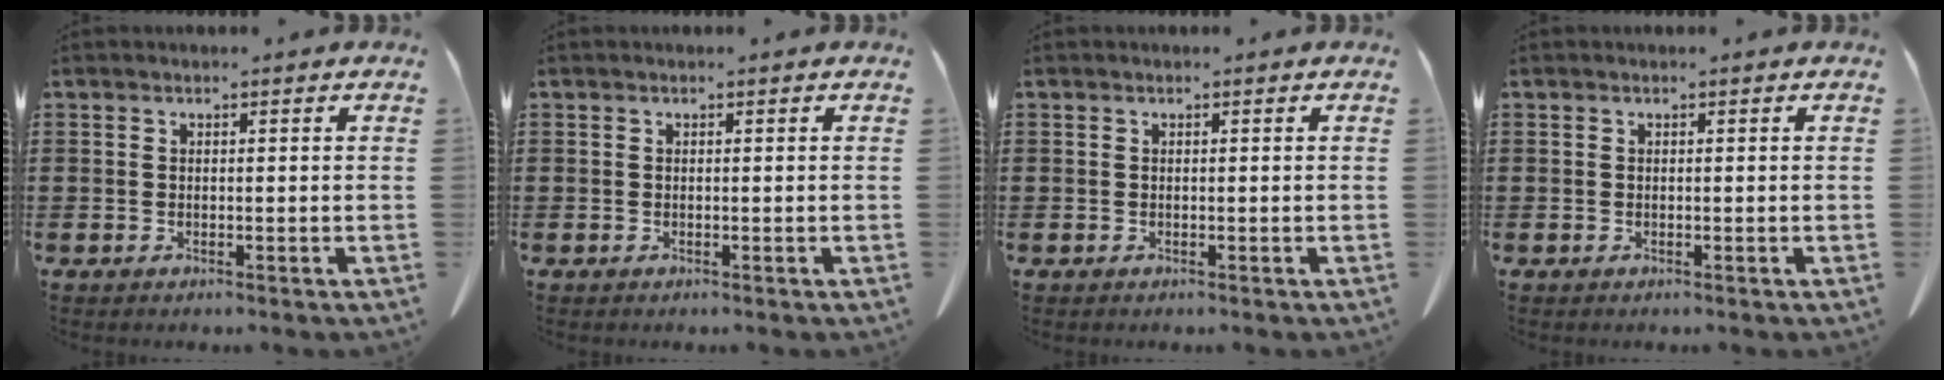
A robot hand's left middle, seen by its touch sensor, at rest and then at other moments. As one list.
[{"total": 0.0}, {"total": 0.0}, {"total": 0.0}]